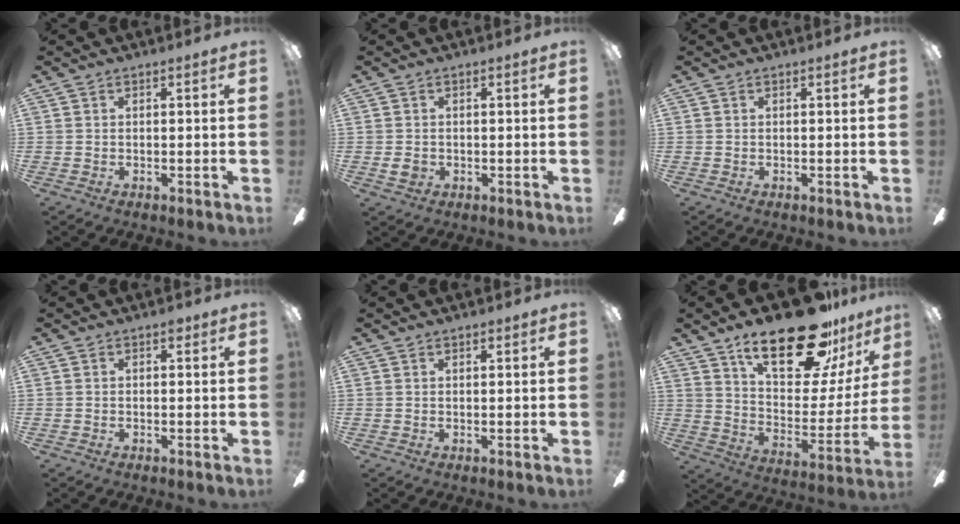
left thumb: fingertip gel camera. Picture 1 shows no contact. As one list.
[{"total": 2.4, "force": [-0.1, 2.0, 1.3], "torque": [-0.014, 0.002, -0.003]}, {"total": 0.0}, {"total": 1.0, "force": [0.6, 0.7, 0.4], "torque": [-0.001, 0.000, 0.009]}, {"total": 0.9, "force": [0.8, 0.3, 0.2], "torque": [-0.005, 0.000, 0.016]}, {"total": 27.2, "force": [19.0, 10.0, 16.7], "torque": [-0.258, -0.108, 0.315]}]